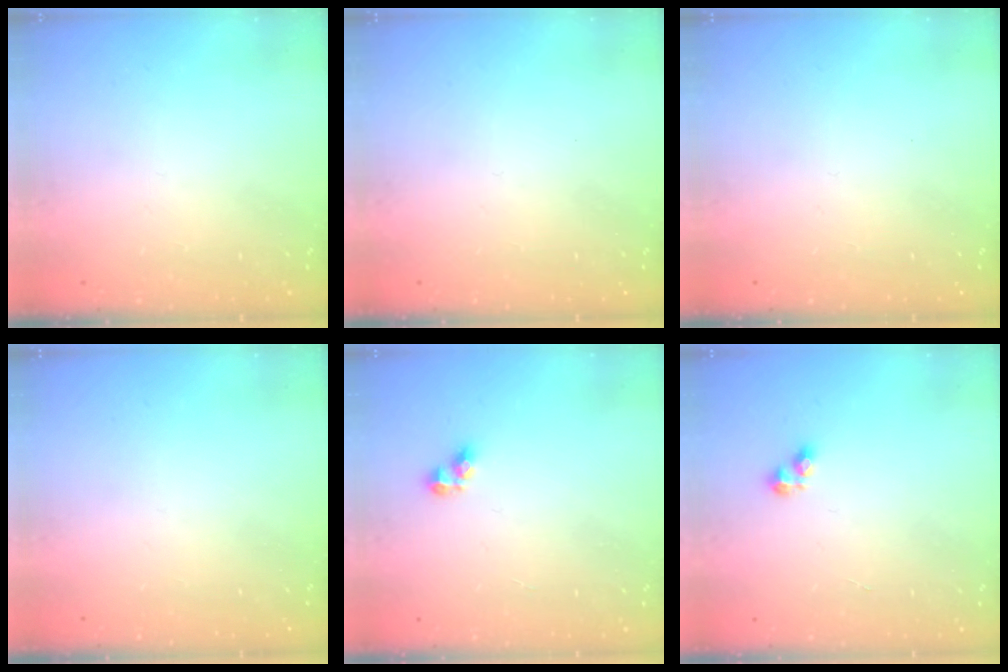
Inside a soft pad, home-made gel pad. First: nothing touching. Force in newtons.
{"total": 0.0}
{"total": 0.0}
{"total": 0.0}
{"total": 3.9, "press": 3.9, "slide": 0.4}
{"total": 2.7, "press": 2.6, "slide": 0.5}